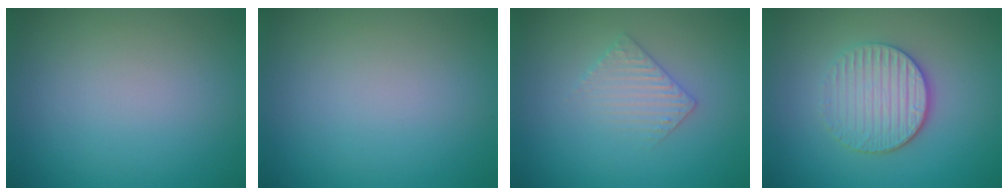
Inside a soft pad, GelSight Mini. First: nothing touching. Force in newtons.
{"total": 0.0}
{"total": 2.2, "press": 2.2, "slide": 0.5}
{"total": 3.9, "press": 3.4, "slide": 1.9}